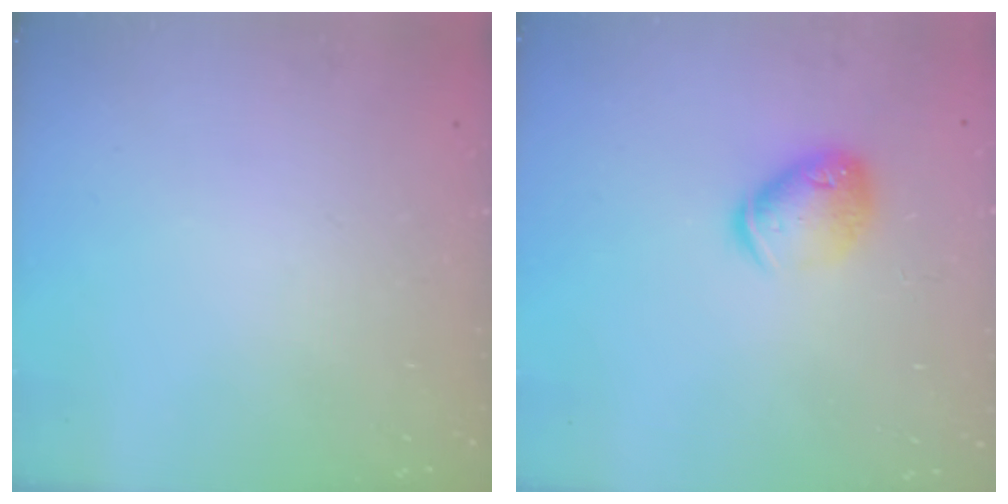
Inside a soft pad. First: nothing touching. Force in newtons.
{"total": 9.3, "press": 9.1, "slide": 1.8}